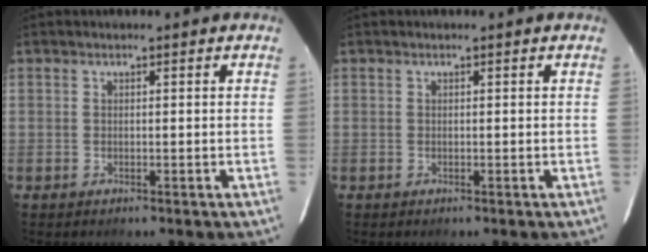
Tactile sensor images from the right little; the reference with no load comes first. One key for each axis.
{"total": 0.0}